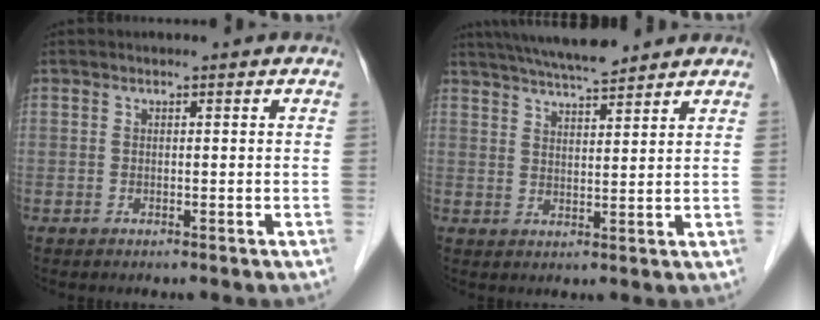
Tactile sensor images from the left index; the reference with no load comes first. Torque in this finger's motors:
{"motor_torque": [0.13, -0.10, 0.15, 0.05]}